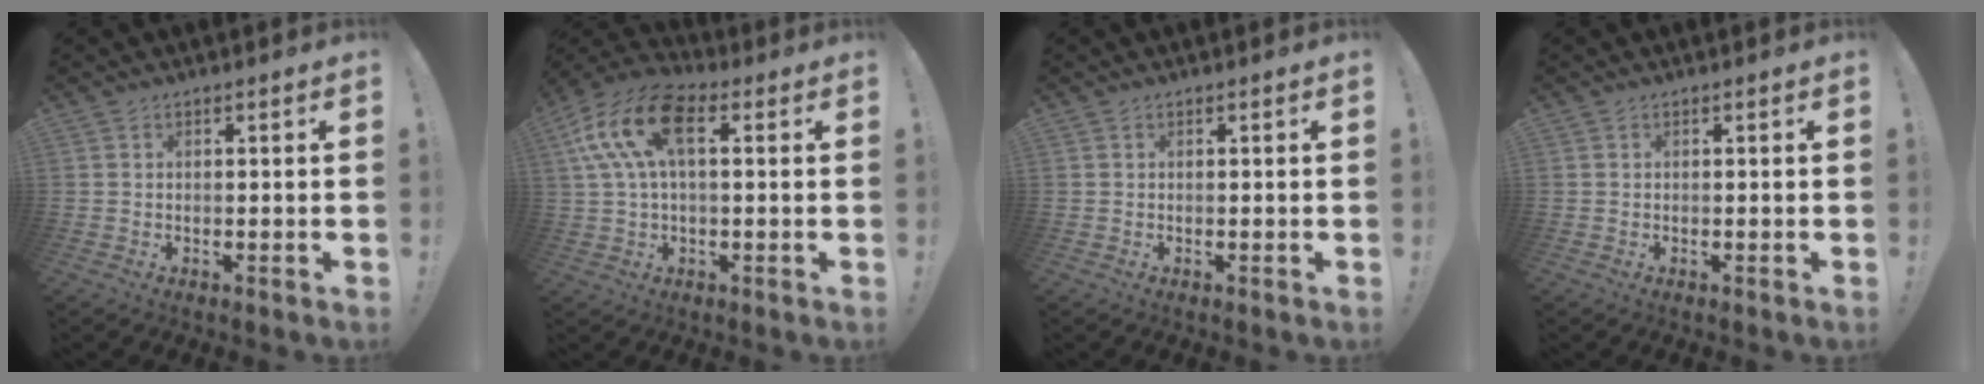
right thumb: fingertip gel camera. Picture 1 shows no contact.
{"total": 15.7, "force": [4.5, 8.7, 12.2], "torque": [-0.241, 0.008, 0.082]}
{"total": 0.0}
{"total": 0.0}